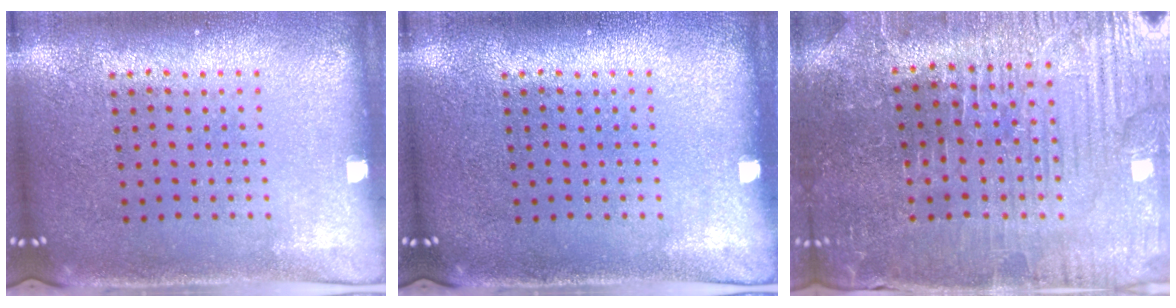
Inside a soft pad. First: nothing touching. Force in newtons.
{"total": 0.0}
{"total": 3.6, "press": 3.6, "slide": 0.4}